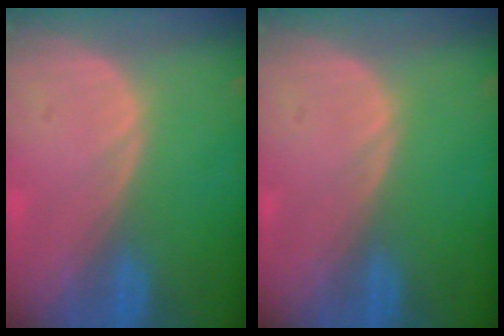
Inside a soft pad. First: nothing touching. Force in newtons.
{"total": 0.0}